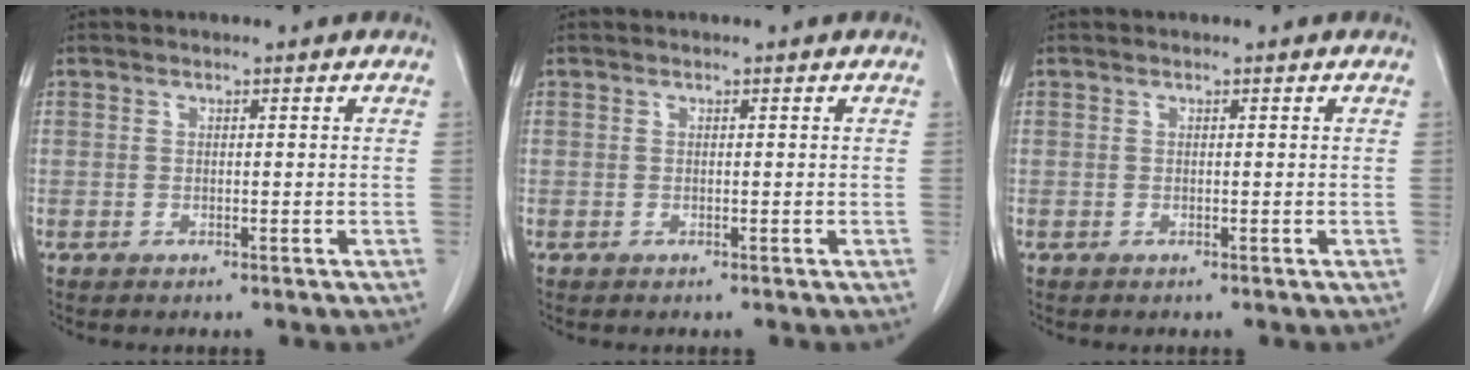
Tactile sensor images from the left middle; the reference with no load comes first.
{"total": 0.0}
{"total": 0.0}